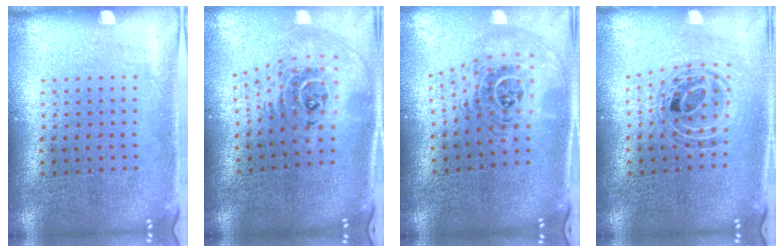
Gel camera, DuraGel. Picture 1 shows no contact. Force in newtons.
{"total": 2.4, "press": 1.8, "slide": 1.6}
{"total": 1.6, "press": 1.4, "slide": 0.8}
{"total": 0.7, "press": 0.7, "slide": 0.2}